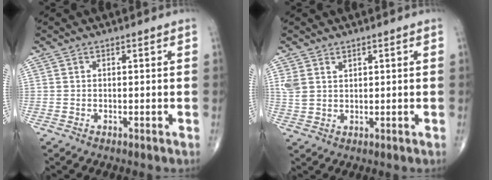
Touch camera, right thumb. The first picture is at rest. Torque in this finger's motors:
{"motor_torque": [0.01, 0.03, 0.32, 0.26, 0.02]}